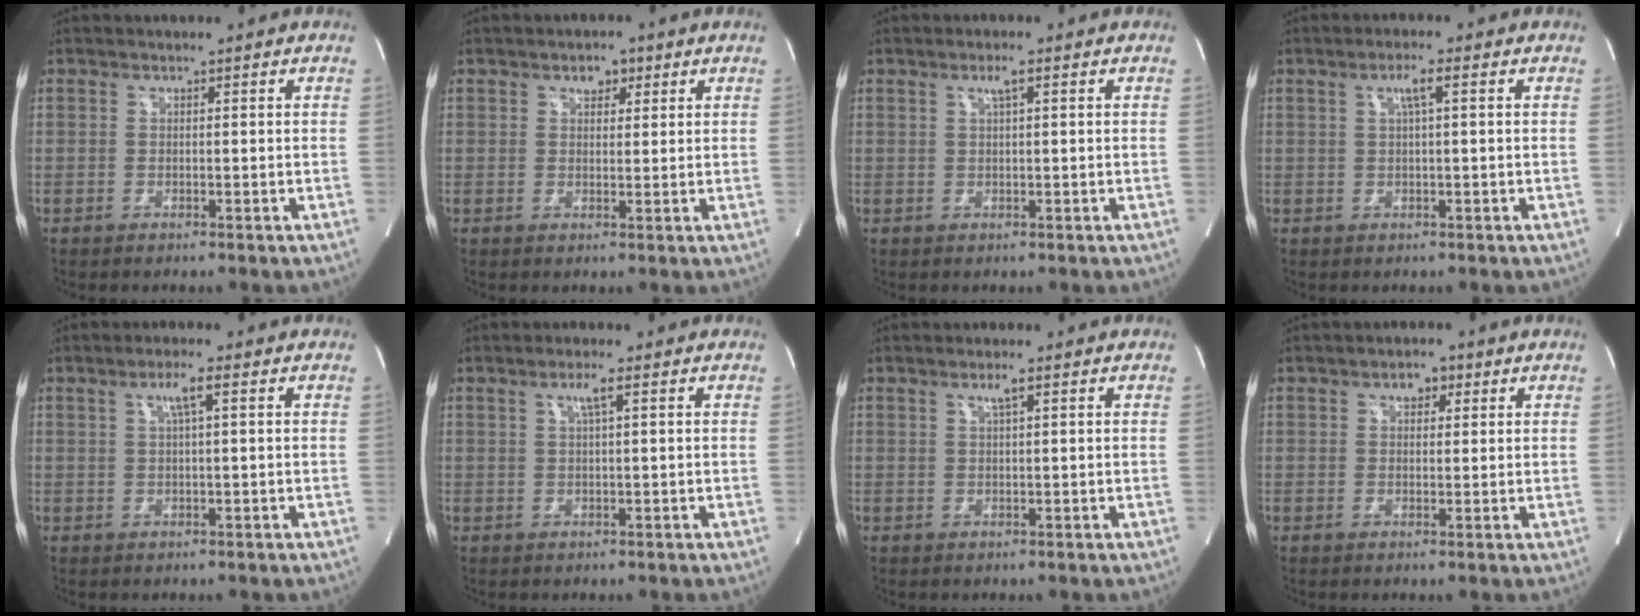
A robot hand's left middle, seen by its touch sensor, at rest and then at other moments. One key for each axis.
{"total": 2.5, "fx": 1.4, "fy": 1.5, "fz": 1.4, "tx": -0.020, "ty": 0.006, "tz": 0.022}
{"total": 1.7, "fx": 0.7, "fy": 0.0, "fz": 1.6, "tx": -0.030, "ty": 0.002, "tz": 0.012}
{"total": 2.7, "fx": 0.9, "fy": -0.1, "fz": 2.6, "tx": -0.049, "ty": 0.004, "tz": 0.016}
{"total": 3.1, "fx": 1.1, "fy": -0.1, "fz": 2.9, "tx": -0.056, "ty": 0.004, "tz": 0.021}
{"total": 2.4, "fx": 1.0, "fy": -0.1, "fz": 2.2, "tx": -0.043, "ty": 0.001, "tz": 0.018}
{"total": 1.7, "fx": 0.9, "fy": 0.0, "fz": 1.5, "tx": -0.027, "ty": -0.001, "tz": 0.016}
{"total": 2.7, "fx": 1.3, "fy": 1.6, "fz": 1.7, "tx": -0.027, "ty": 0.011, "tz": 0.020}